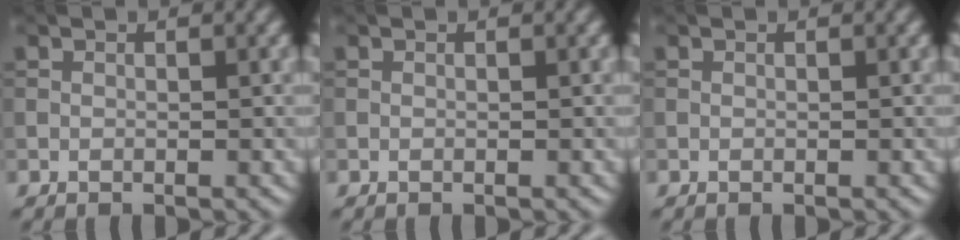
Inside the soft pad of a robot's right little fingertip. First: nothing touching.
{"total": 0.0}
{"total": 0.0}